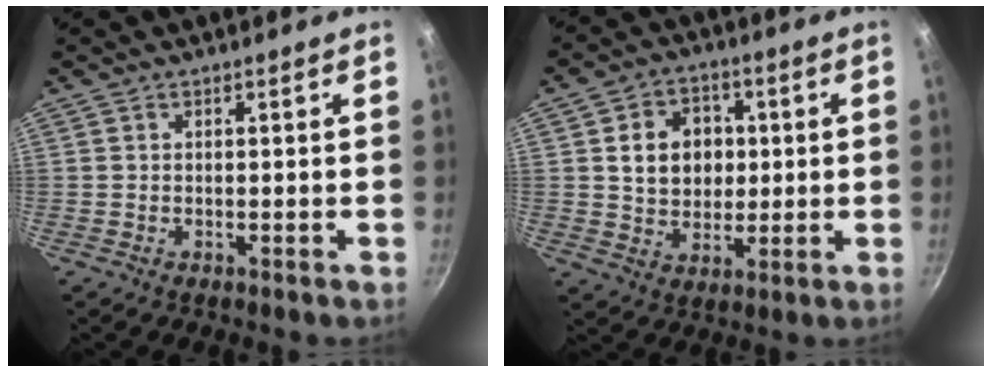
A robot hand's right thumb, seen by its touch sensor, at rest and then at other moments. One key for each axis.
{"total": 10.8, "fx": 1.7, "fy": 8.8, "fz": 6.1, "tx": -0.066, "ty": 0.003, "tz": 0.027}